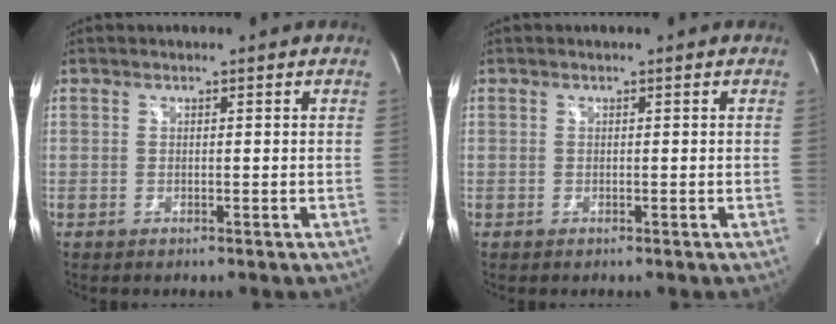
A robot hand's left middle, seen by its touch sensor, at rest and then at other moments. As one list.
[{"total": 0.0}]